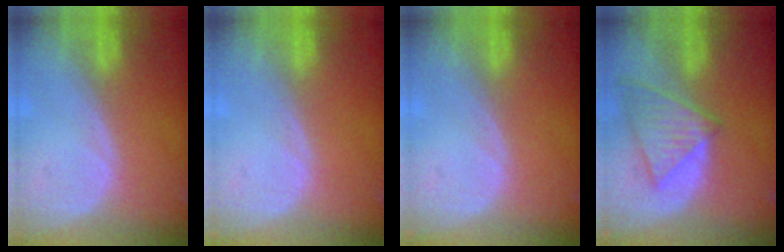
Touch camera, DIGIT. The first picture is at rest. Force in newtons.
{"total": 0.0}
{"total": 0.0}
{"total": 7.9, "press": 7.1, "slide": 3.4}